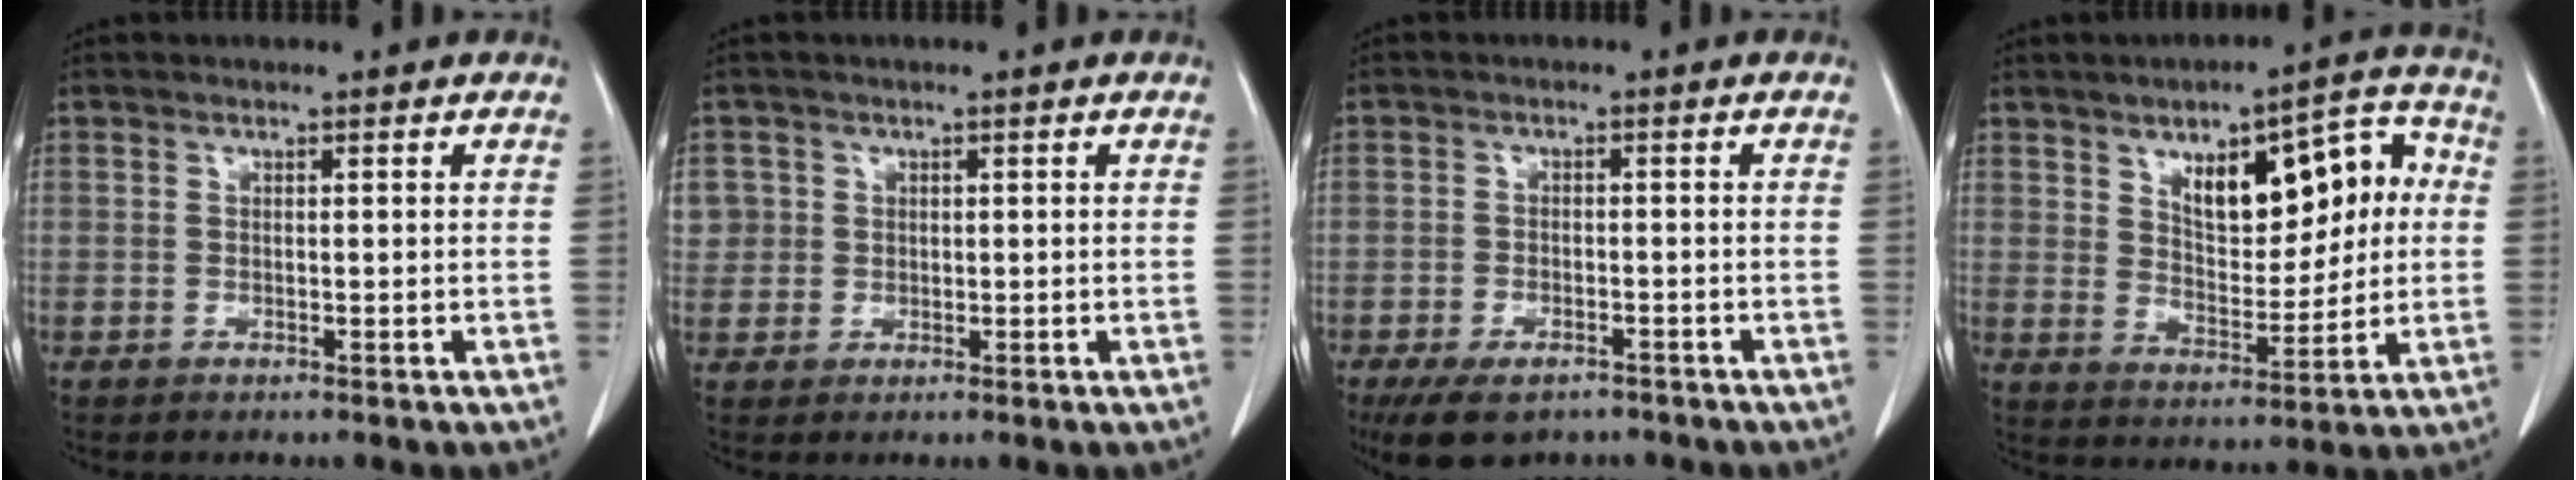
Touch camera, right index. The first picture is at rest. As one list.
[{"total": 3.2, "force": [0.8, 3.1, 0.0], "torque": [0.020, 0.008, 0.020]}, {"total": 7.7, "force": [-5.8, 3.4, 3.9], "torque": [-0.065, -0.006, -0.087]}, {"total": 13.7, "force": [3.7, 5.7, 11.9], "torque": [-0.159, 0.032, 0.064]}]